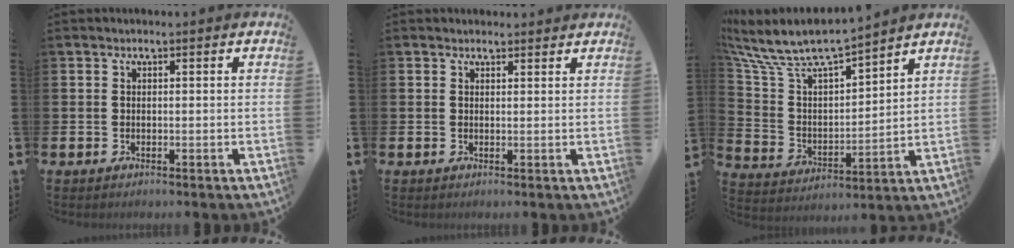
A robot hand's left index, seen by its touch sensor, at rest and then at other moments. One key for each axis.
{"total": 1.2, "fx": 1.1, "fy": 0.5, "fz": 0.1, "tx": 0.007, "ty": 0.000, "tz": 0.018}
{"total": 8.2, "fx": 7.7, "fy": 1.4, "fz": 2.5, "tx": -0.095, "ty": -0.057, "tz": 0.130}